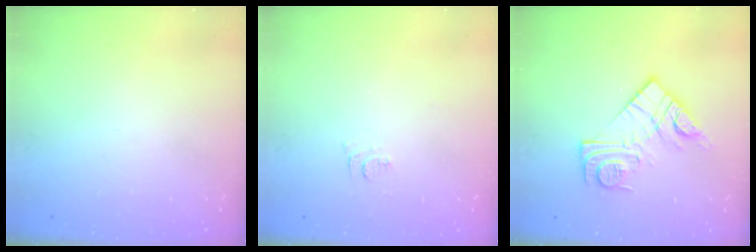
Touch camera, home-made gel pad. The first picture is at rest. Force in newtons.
{"total": 4.5, "press": 4.5, "slide": 0.7}
{"total": 13.8, "press": 13.7, "slide": 0.8}